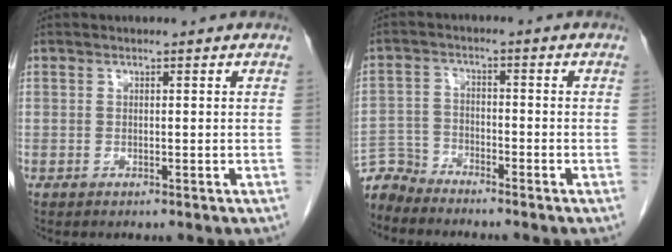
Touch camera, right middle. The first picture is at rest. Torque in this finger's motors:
{"motor_torque": [-0.10, -0.07, -0.06, -0.04]}